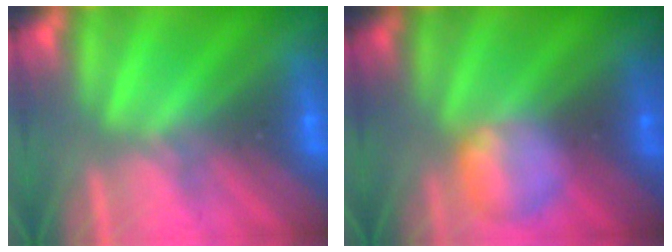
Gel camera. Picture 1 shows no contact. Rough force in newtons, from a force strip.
{"total": 2.4}